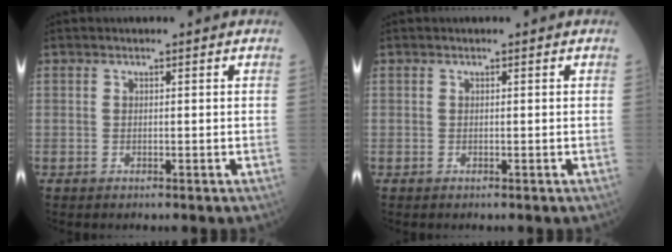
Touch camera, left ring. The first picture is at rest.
{"total": 0.0}